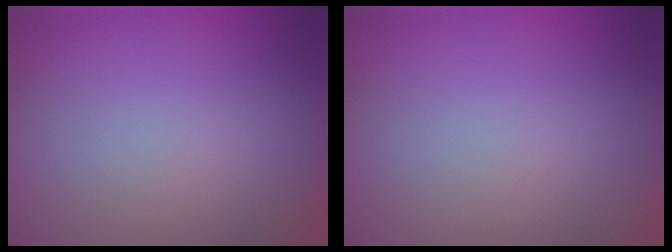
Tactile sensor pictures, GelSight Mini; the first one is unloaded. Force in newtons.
{"total": 0.0}